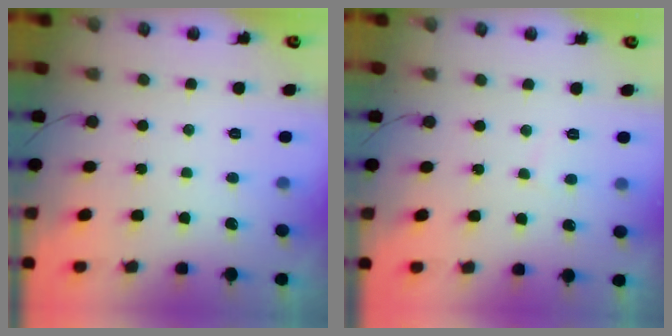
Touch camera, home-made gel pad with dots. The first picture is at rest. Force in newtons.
{"total": 2.6, "press": 2.6, "slide": 0.2}